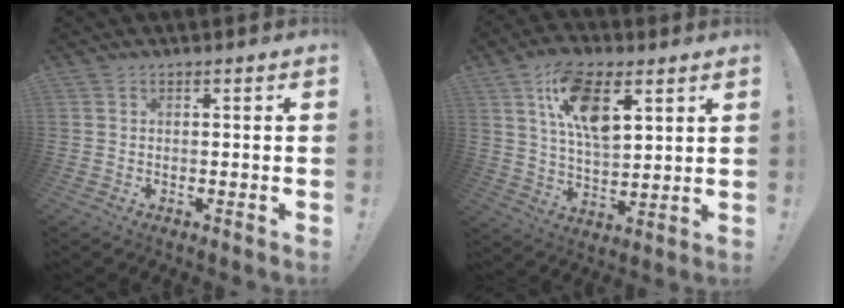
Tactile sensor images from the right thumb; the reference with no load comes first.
{"total": 14.4, "force": [6.9, 7.2, 10.5], "torque": [-0.172, -0.014, 0.123]}